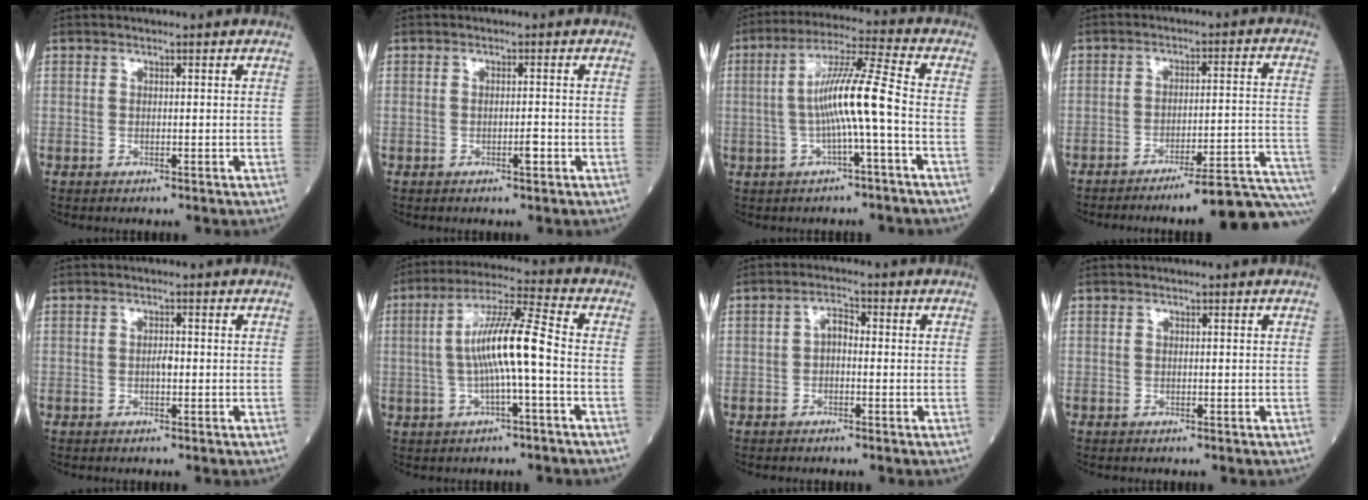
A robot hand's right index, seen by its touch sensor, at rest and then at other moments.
{"total": 1.6, "force": [-0.6, 0.2, 1.4], "torque": [-0.025, -0.001, -0.010]}
{"total": 9.5, "force": [-1.4, -0.5, 9.4], "torque": [-0.173, 0.015, -0.028]}
{"total": 15.9, "force": [-14.2, -1.9, 6.9], "torque": [-0.022, 0.014, -0.187]}
{"total": 1.2, "force": [-0.2, 0.4, 1.1], "torque": [-0.020, 0.002, -0.006]}
{"total": 10.0, "force": [-1.0, 0.4, 9.9], "torque": [-0.184, 0.017, -0.024]}
{"total": 2.4, "force": [-0.2, 1.3, 2.1], "torque": [-0.028, 0.009, -0.009]}
{"total": 0.0}